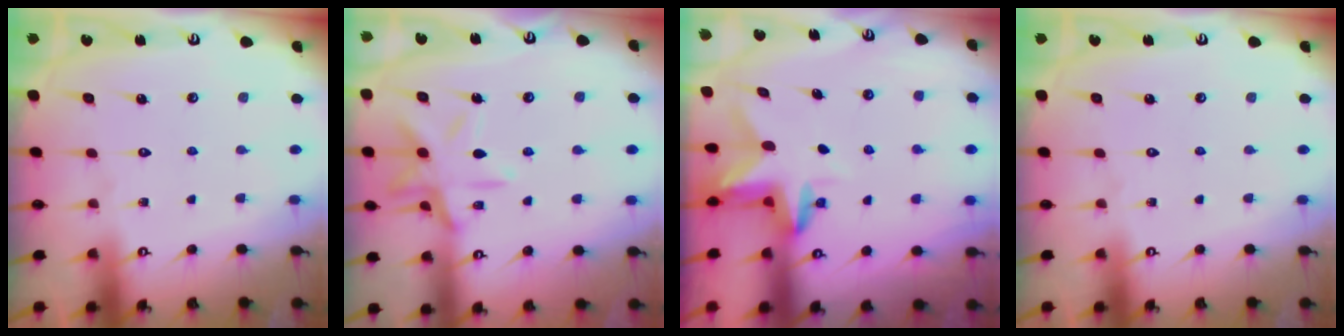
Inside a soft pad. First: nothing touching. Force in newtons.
{"total": 13.1, "press": 13.1, "slide": 0.9}
{"total": 3.1, "press": 3.1, "slide": 0.3}
{"total": 0.0}